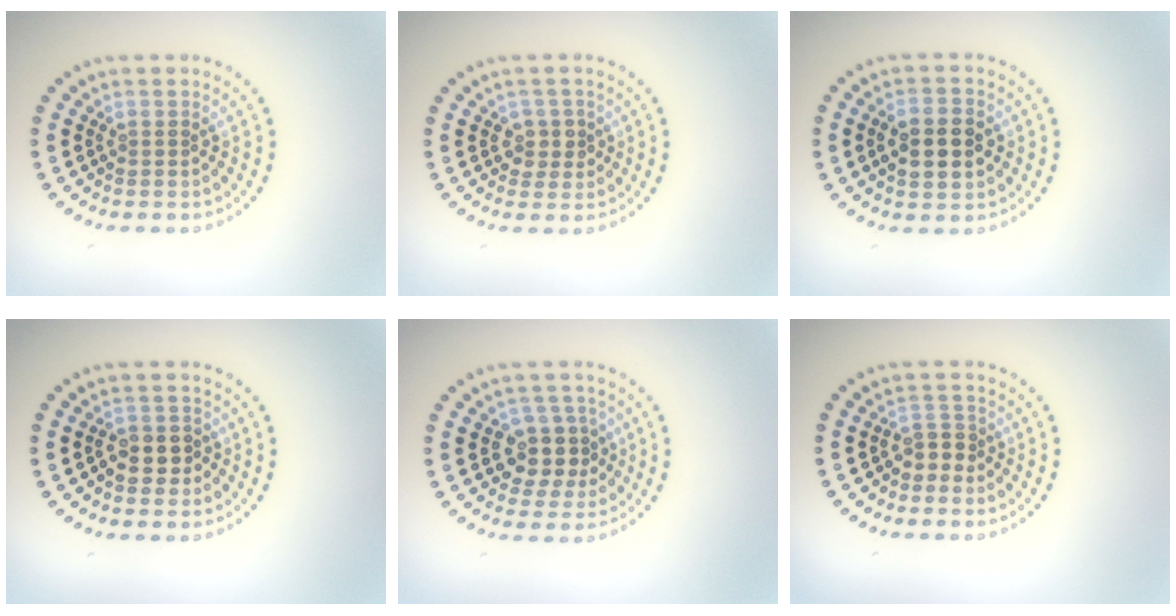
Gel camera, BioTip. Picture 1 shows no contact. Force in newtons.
{"total": 1.7, "press": 1.7, "slide": 0.4}
{"total": 4.6, "press": 4.6, "slide": 0.1}
{"total": 2.4, "press": 2.3, "slide": 0.7}
{"total": 4.0, "press": 3.7, "slide": 1.5}
{"total": 1.8, "press": 1.6, "slide": 0.9}